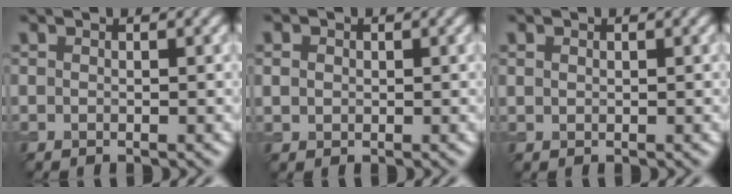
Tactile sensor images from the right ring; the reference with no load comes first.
{"total": 1.3, "force": [0.2, 1.2, 0.5], "torque": [-0.007, -0.001, 0.003]}
{"total": 0.6, "force": [0.2, 0.5, 0.2], "torque": [-0.002, -0.002, 0.006]}